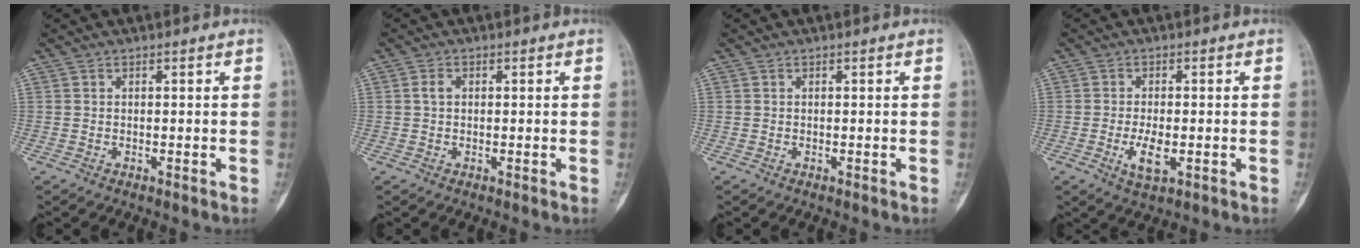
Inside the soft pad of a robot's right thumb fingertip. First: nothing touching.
{"total": 1.6, "force": [0.3, 1.1, 1.2], "torque": [-0.022, 0.005, 0.003]}
{"total": 0.0}
{"total": 4.9, "force": [-1.2, 2.1, 4.2], "torque": [-0.078, -0.005, -0.016]}